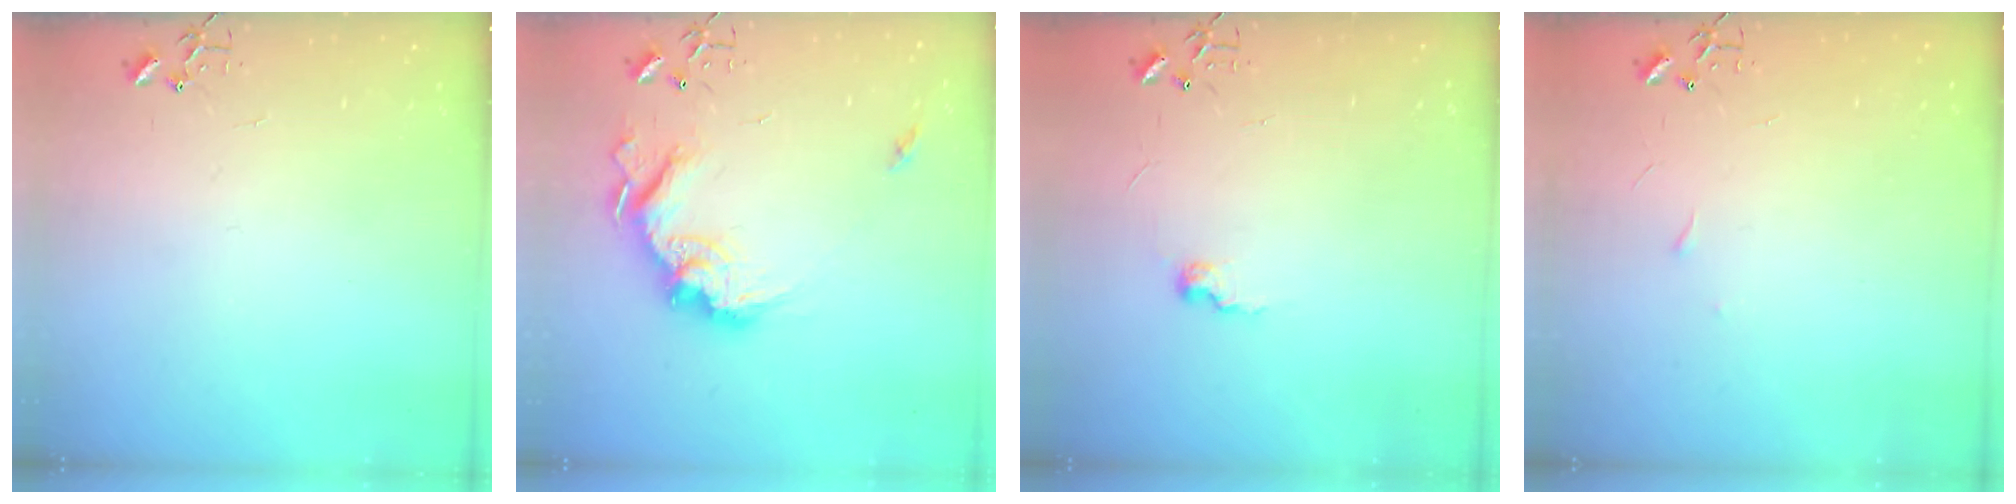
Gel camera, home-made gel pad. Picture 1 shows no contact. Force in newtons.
{"total": 17.8, "press": 17.7, "slide": 2.1}
{"total": 7.0, "press": 7.0, "slide": 0.6}
{"total": 3.4, "press": 3.3, "slide": 0.4}